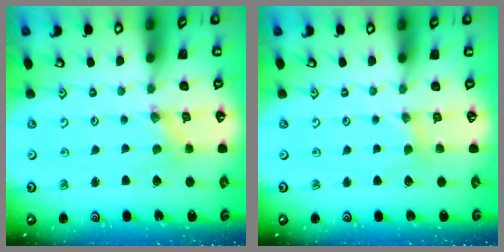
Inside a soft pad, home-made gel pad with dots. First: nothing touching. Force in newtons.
{"total": 2.2, "press": 2.2, "slide": 0.4}